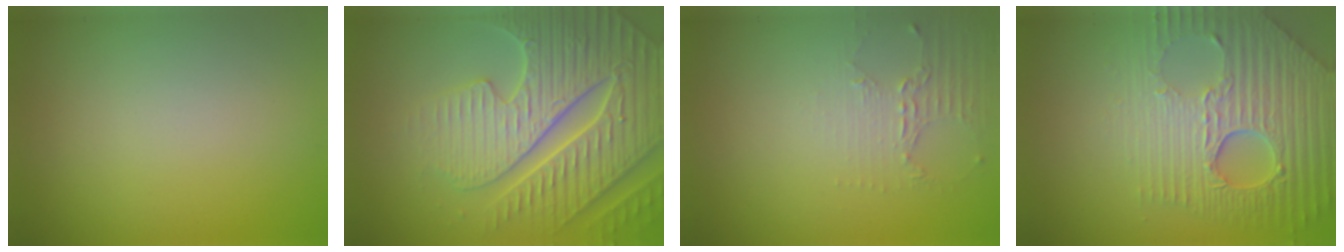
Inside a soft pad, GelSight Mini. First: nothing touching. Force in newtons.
{"total": 7.6, "press": 7.4, "slide": 1.7}
{"total": 2.1, "press": 1.5, "slide": 1.5}
{"total": 8.9, "press": 6.0, "slide": 6.5}